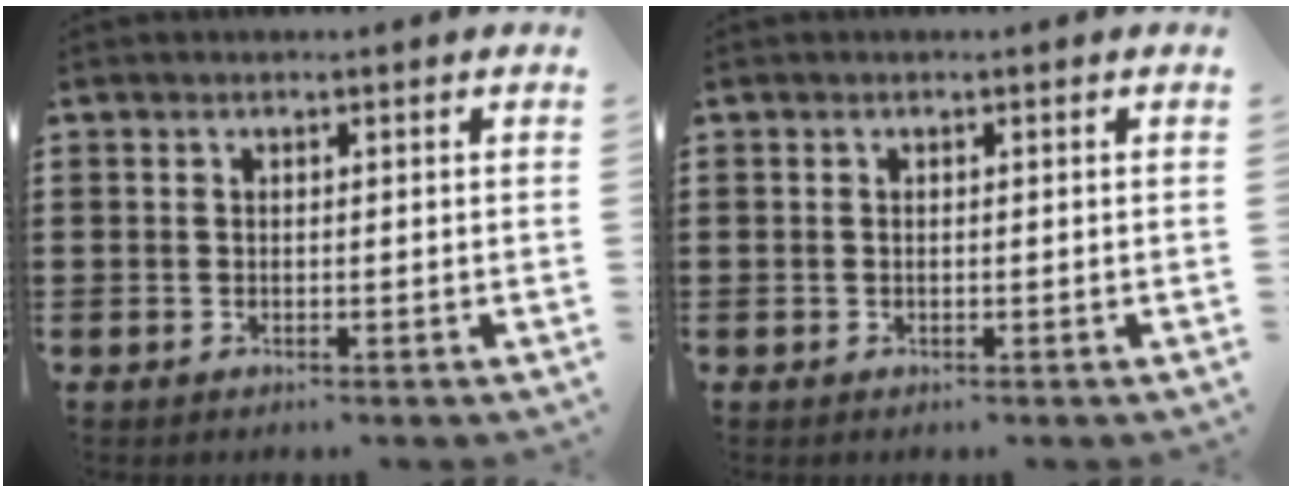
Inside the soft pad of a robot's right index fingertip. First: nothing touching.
{"total": 0.0}